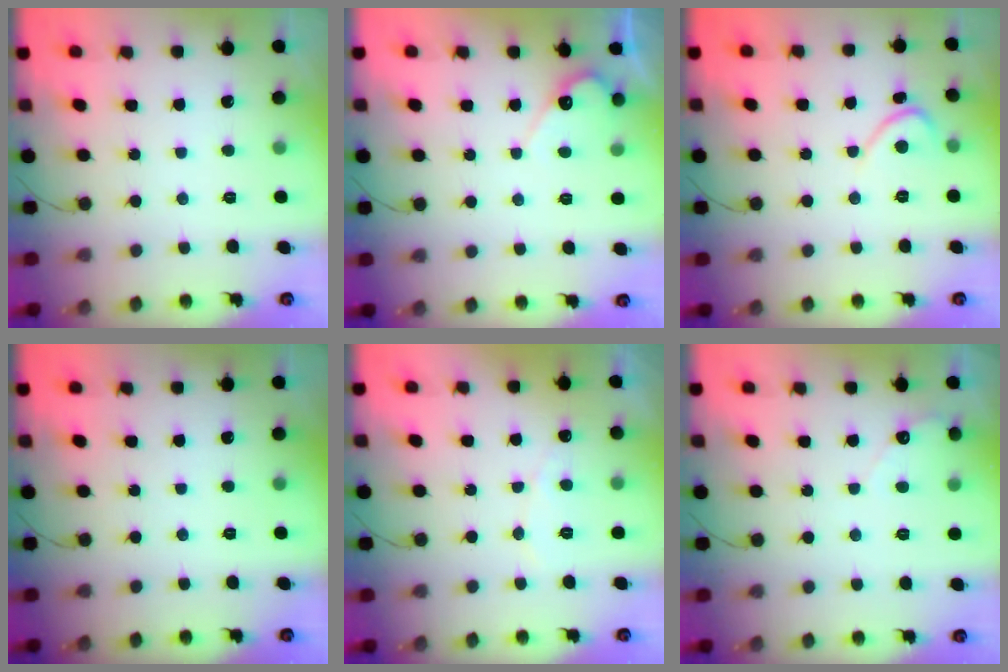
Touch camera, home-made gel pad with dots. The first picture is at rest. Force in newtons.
{"total": 5.5, "press": 5.5, "slide": 0.3}
{"total": 2.7, "press": 2.7, "slide": 0.2}
{"total": 0.0}
{"total": 4.5, "press": 4.5, "slide": 0.3}
{"total": 2.6, "press": 2.6, "slide": 0.2}